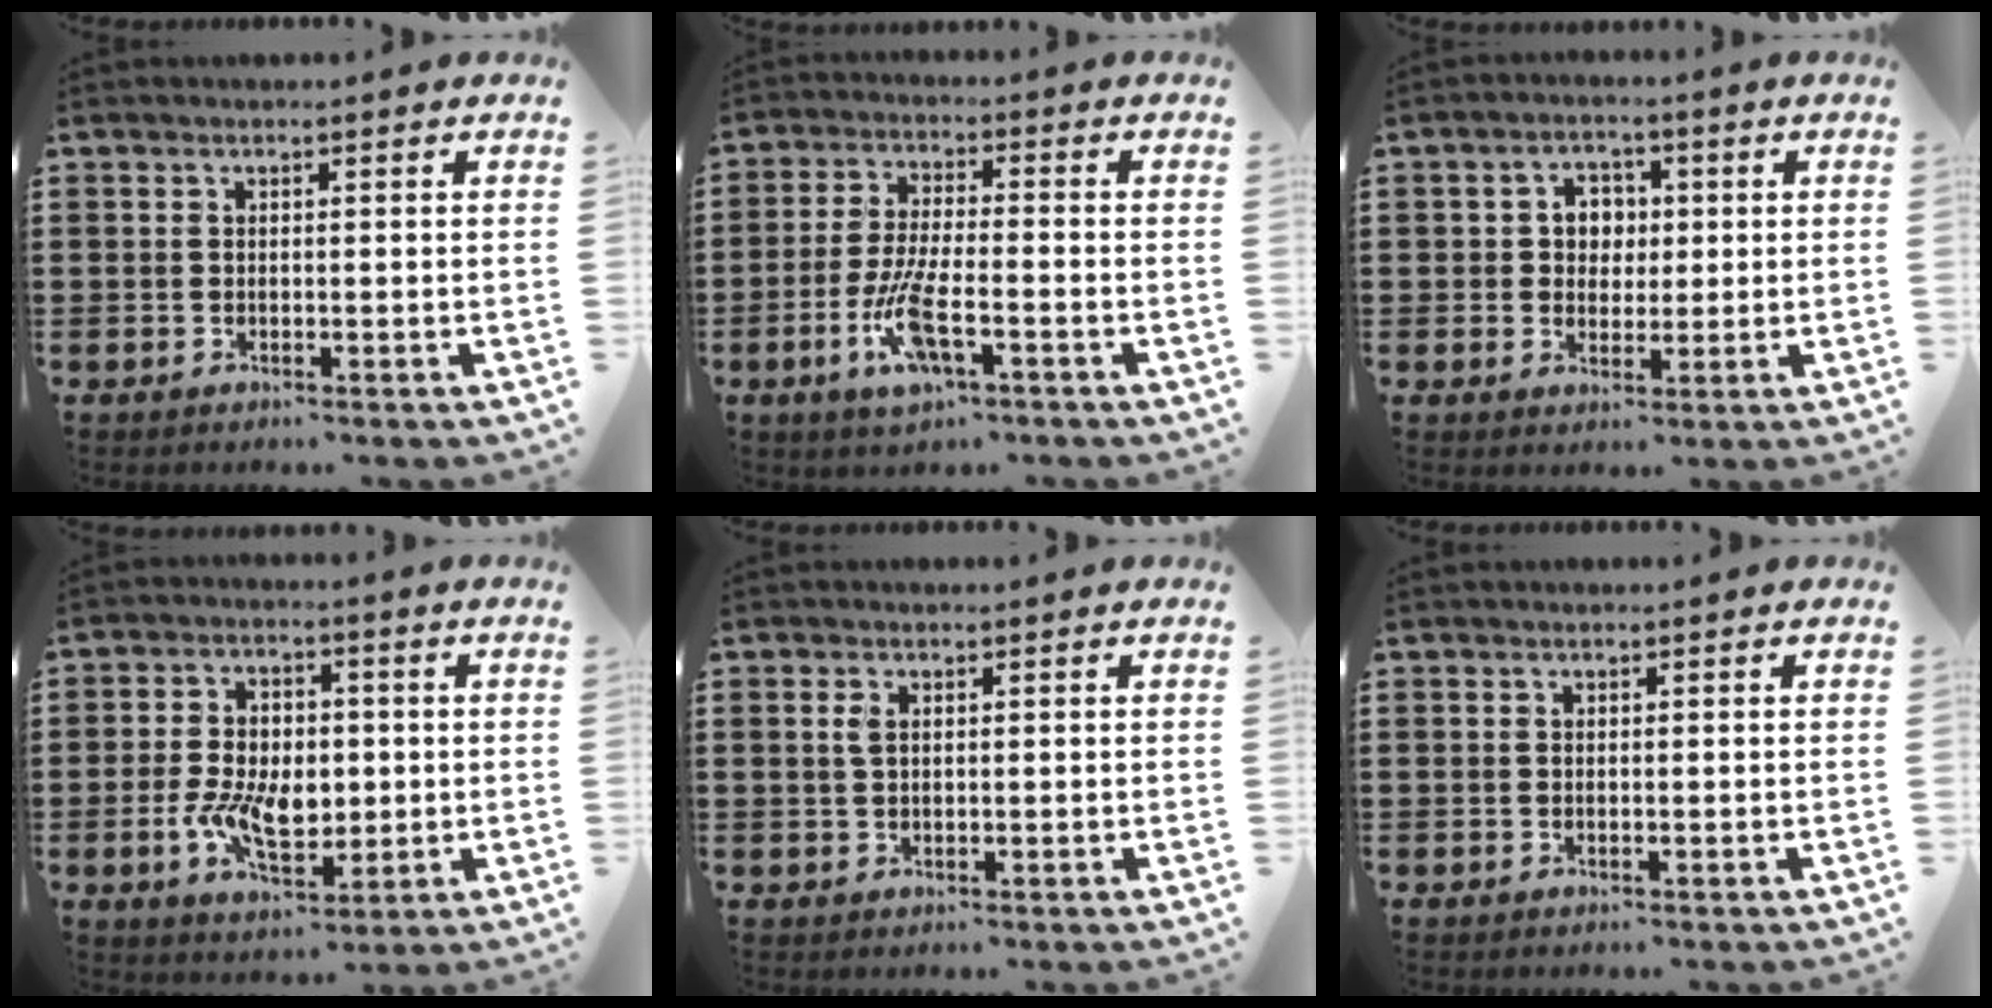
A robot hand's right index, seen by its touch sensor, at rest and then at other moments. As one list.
[{"total": 8.1, "force": [-3.5, 2.2, 7.0], "torque": [-0.159, -0.017, -0.066]}, {"total": 4.1, "force": [0.3, 3.8, 1.6], "torque": [-0.041, 0.011, -0.002]}, {"total": 8.9, "force": [-1.2, 5.5, 6.9], "torque": [-0.140, 0.006, -0.025]}, {"total": 1.7, "force": [0.4, 0.8, 1.4], "torque": [-0.032, 0.005, 0.007]}, {"total": 0.0}]